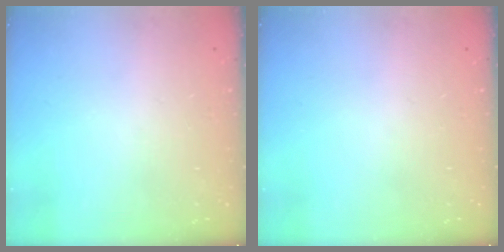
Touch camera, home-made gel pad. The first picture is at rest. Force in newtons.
{"total": 0.0}